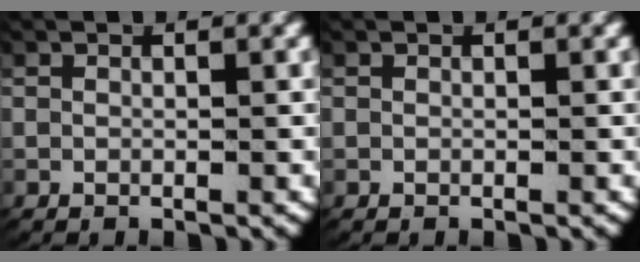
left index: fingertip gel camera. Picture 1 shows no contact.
{"total": 0.0}